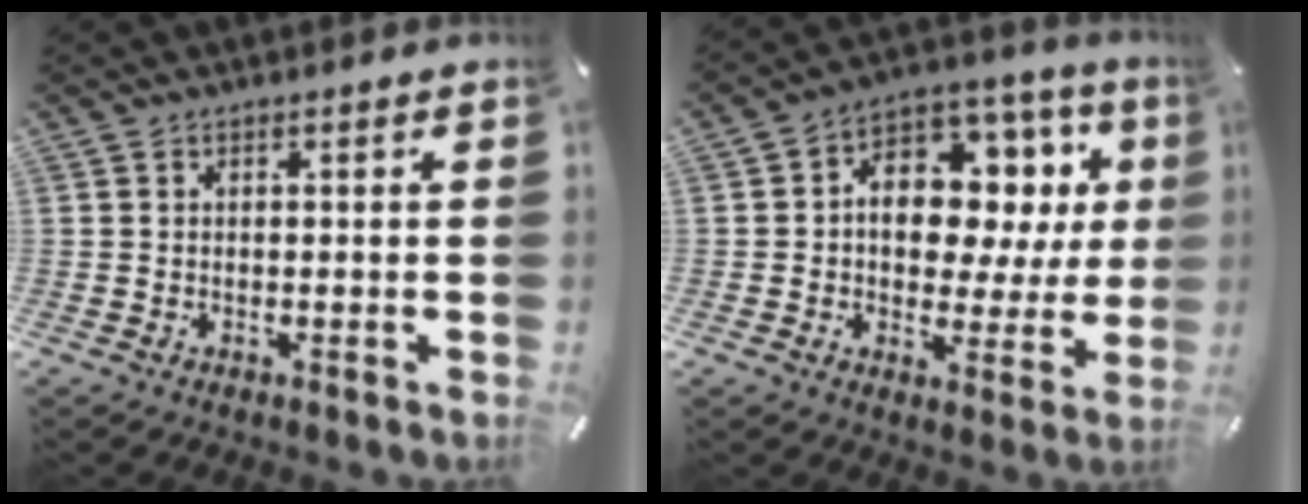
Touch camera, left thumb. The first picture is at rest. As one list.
[{"total": 12.9, "force": [2.2, 9.5, 8.4], "torque": [-0.117, -0.017, 0.044]}]